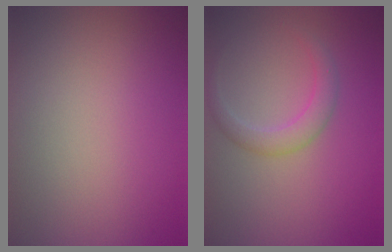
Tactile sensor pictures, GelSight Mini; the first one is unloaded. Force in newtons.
{"total": 2.3, "press": 2.3, "slide": 0.0}